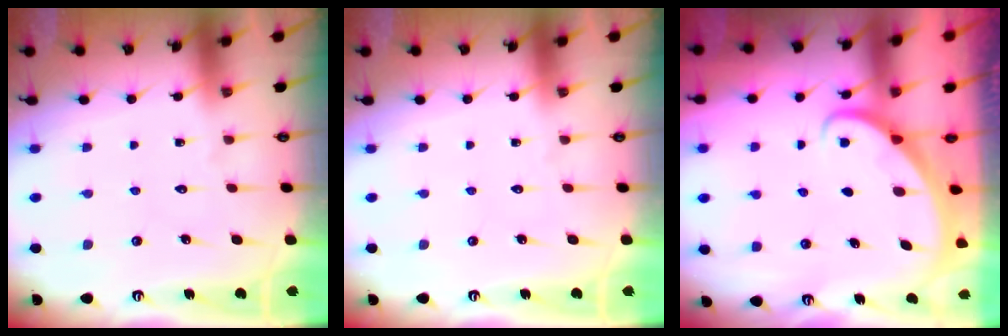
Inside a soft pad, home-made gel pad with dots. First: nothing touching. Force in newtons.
{"total": 0.0}
{"total": 2.3, "press": 2.3, "slide": 0.1}